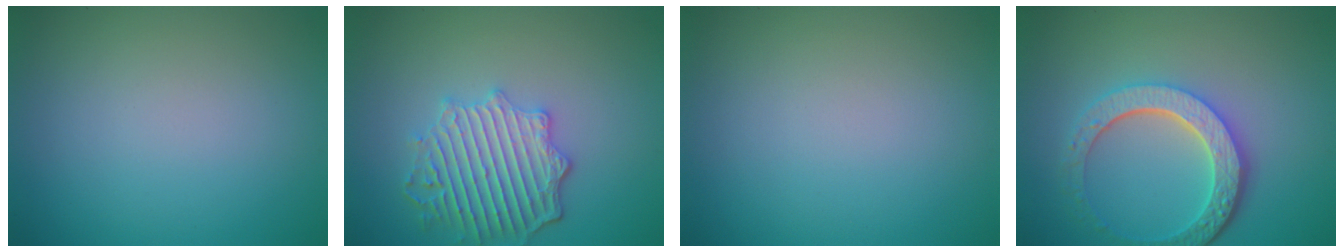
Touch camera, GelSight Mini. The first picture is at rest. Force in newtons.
{"total": 5.3, "press": 4.5, "slide": 2.7}
{"total": 0.0}
{"total": 5.6, "press": 4.3, "slide": 3.6}